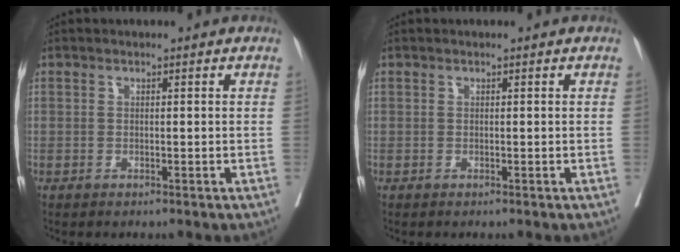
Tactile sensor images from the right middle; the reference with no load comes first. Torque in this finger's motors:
{"motor_torque": [-0.04, 0.08, -0.17, -0.03]}